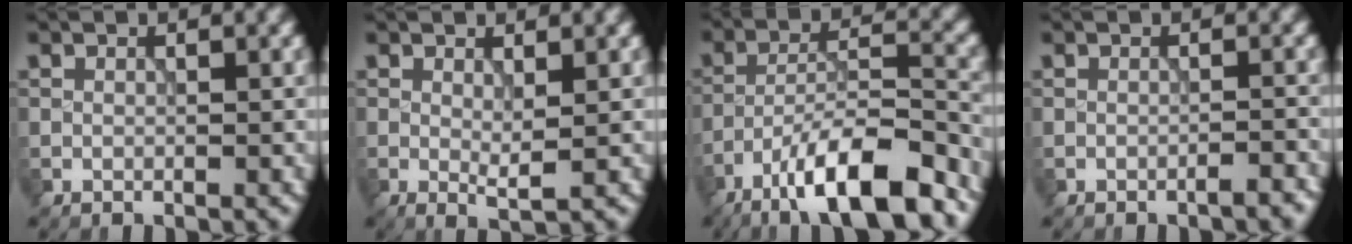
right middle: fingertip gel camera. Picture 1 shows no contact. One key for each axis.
{"total": 1.7, "fx": 0.3, "fy": 0.2, "fz": 1.6, "tx": -0.029, "ty": -0.007, "tz": 0.008}
{"total": 11.3, "fx": -7.8, "fy": 2.7, "fz": 7.7, "tx": -0.124, "ty": 0.013, "tz": -0.137}
{"total": 1.4, "fx": -1.1, "fy": 0.3, "fz": 0.9, "tx": -0.007, "ty": 0.004, "tz": -0.019}